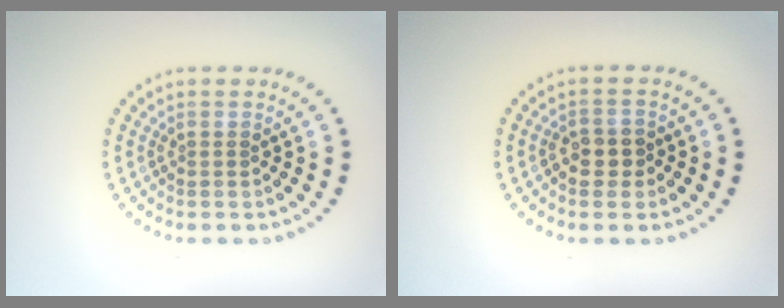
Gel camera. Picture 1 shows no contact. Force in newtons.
{"total": 1.7, "press": 1.6, "slide": 0.5}